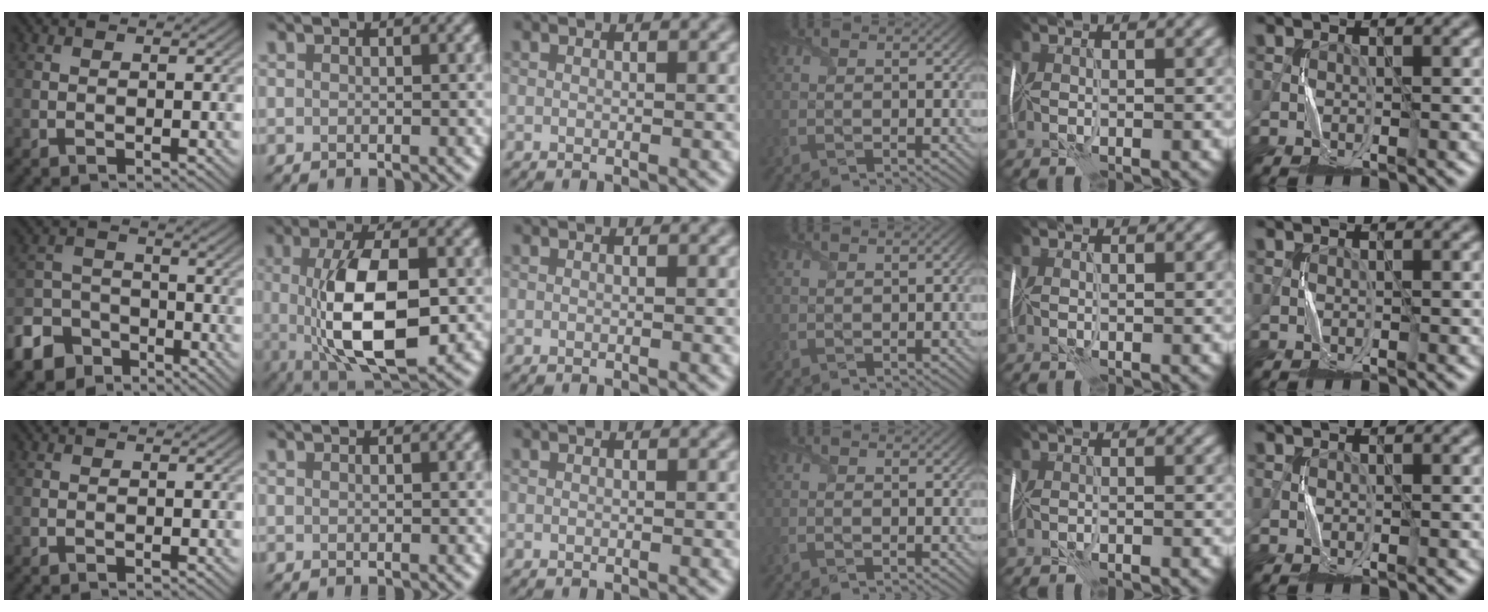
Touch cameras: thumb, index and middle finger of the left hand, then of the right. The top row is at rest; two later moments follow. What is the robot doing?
{"motion": "fold", "object": "plastic wrap"}